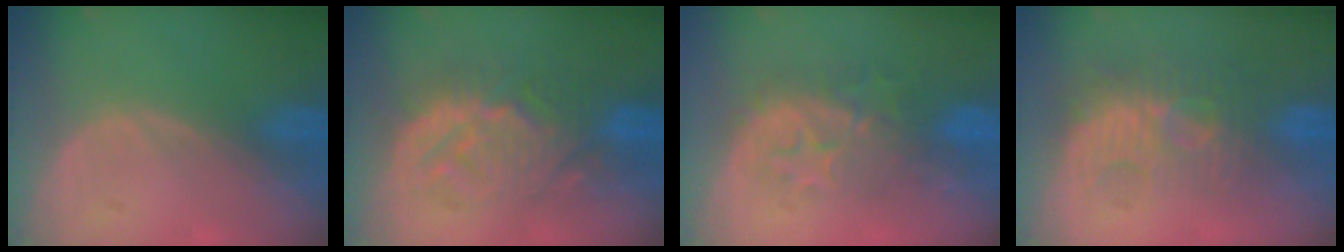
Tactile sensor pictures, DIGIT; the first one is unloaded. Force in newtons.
{"total": 9.6, "press": 9.6, "slide": 0.4}
{"total": 8.5, "press": 8.4, "slide": 1.3}
{"total": 9.4, "press": 8.4, "slide": 4.3}